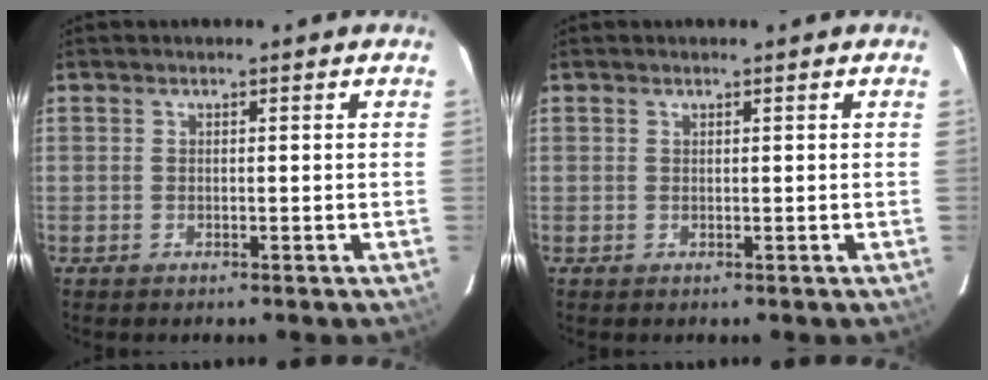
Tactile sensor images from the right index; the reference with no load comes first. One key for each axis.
{"total": 0.0}